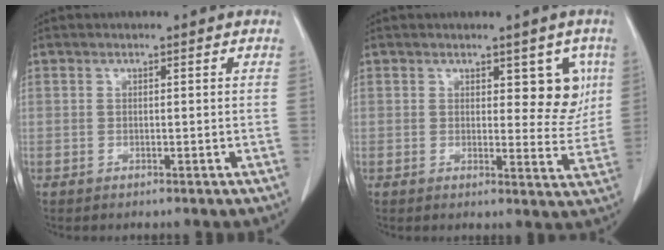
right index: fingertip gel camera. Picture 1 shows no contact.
{"total": 5.9, "force": [2.3, 2.9, 4.5], "torque": [-0.034, -0.001, 0.028]}